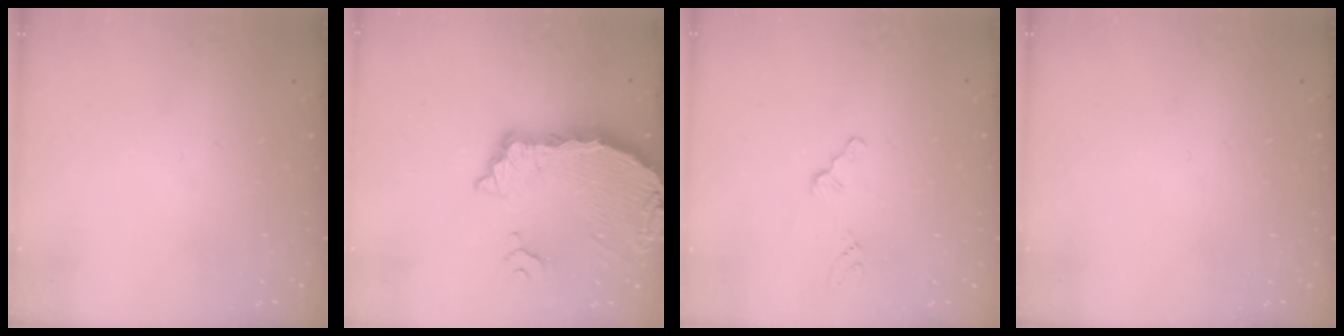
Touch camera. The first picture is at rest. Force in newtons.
{"total": 8.9, "press": 8.9, "slide": 0.9}
{"total": 0.8, "press": 0.7, "slide": 0.2}
{"total": 0.0}